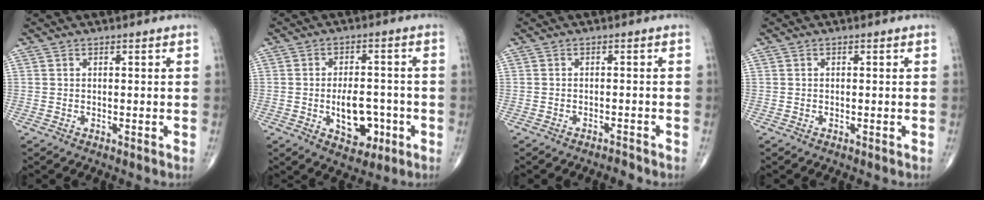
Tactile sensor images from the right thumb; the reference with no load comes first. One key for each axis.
{"total": 8.7, "fx": -2.3, "fy": 5.2, "fz": 6.6, "tx": -0.075, "ty": 0.016, "tz": -0.024}
{"total": 1.1, "fx": -1.1, "fy": 0.1, "fz": 0.1, "tx": -0.006, "ty": 0.007, "tz": -0.017}
{"total": 0.0}